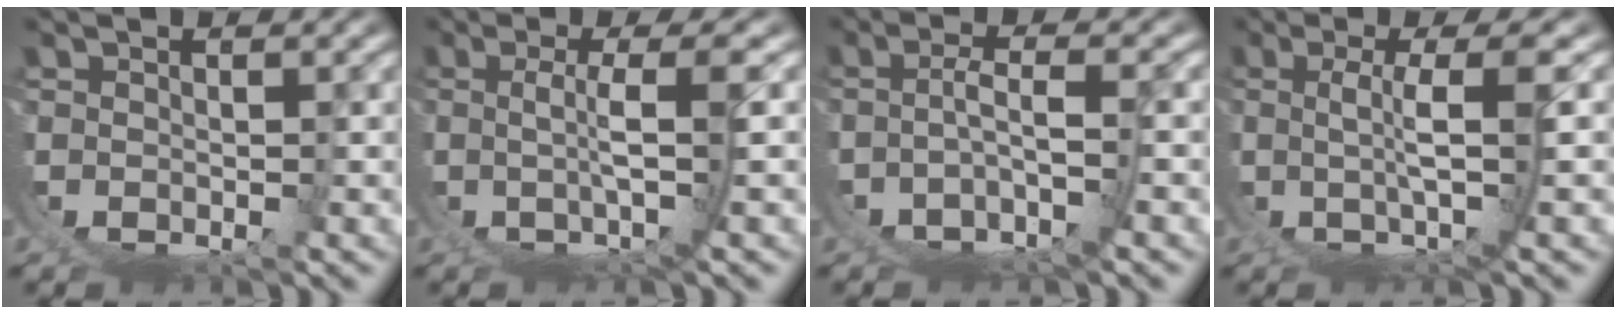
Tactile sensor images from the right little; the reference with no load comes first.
{"total": 4.8, "force": [0.5, -1.7, 4.4], "torque": [-0.059, -0.005, 0.017]}
{"total": 3.8, "force": [-2.6, 0.2, 2.7], "torque": [-0.037, -0.011, -0.036]}
{"total": 5.3, "force": [0.9, -1.5, 5.0], "torque": [-0.069, -0.005, 0.024]}